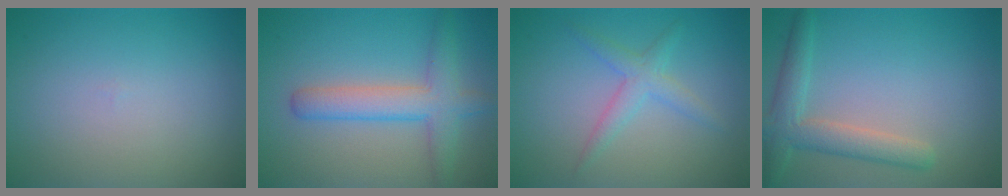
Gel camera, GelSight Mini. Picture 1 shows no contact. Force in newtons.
{"total": 4.5, "press": 4.5, "slide": 0.2}
{"total": 2.2, "press": 2.2, "slide": 0.1}
{"total": 3.7, "press": 3.6, "slide": 0.4}